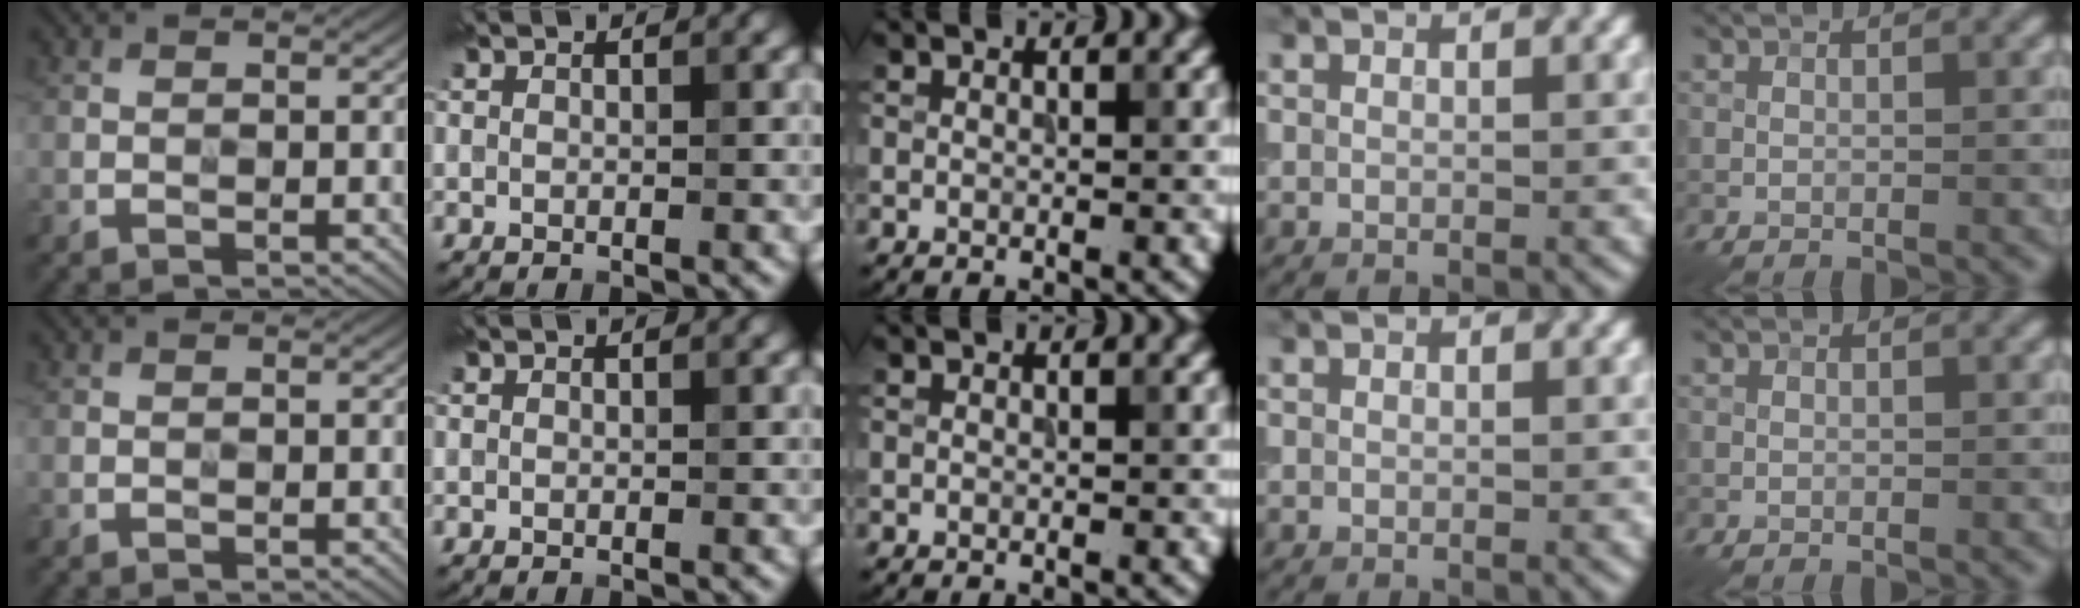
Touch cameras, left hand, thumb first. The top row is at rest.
{}